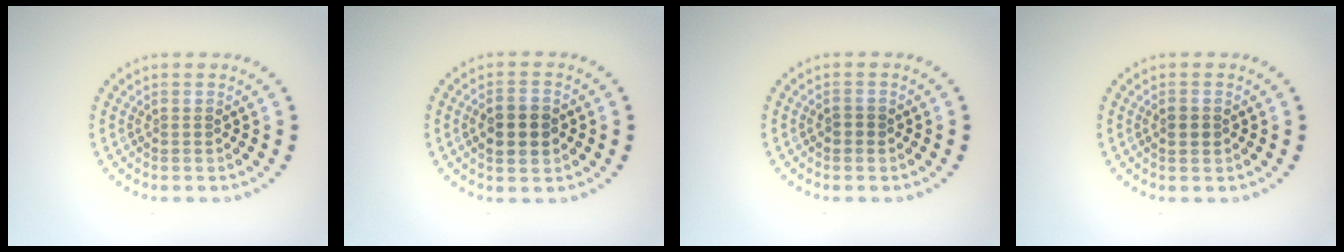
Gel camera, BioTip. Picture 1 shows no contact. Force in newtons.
{"total": 3.6, "press": 3.6, "slide": 0.1}
{"total": 0.9, "press": 0.9, "slide": 0.1}
{"total": 1.6, "press": 1.6, "slide": 0.1}